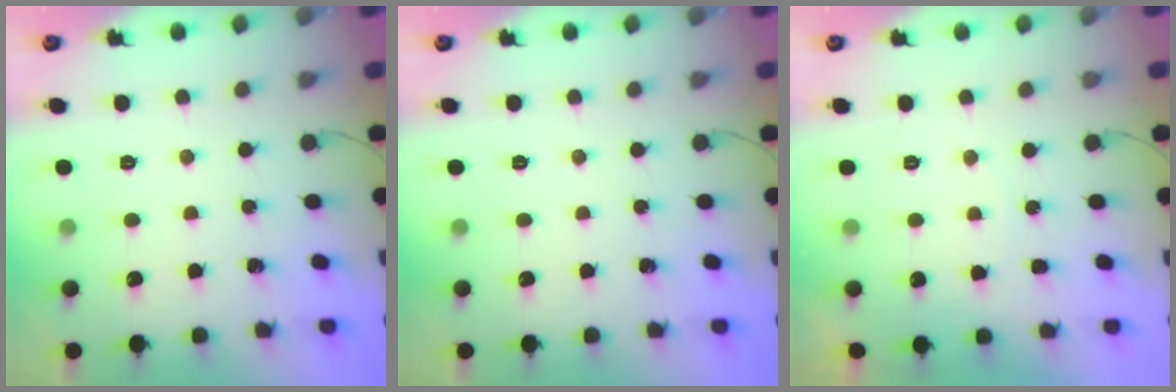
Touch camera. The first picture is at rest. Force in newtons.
{"total": 0.0}
{"total": 3.0, "press": 2.4, "slide": 1.9}